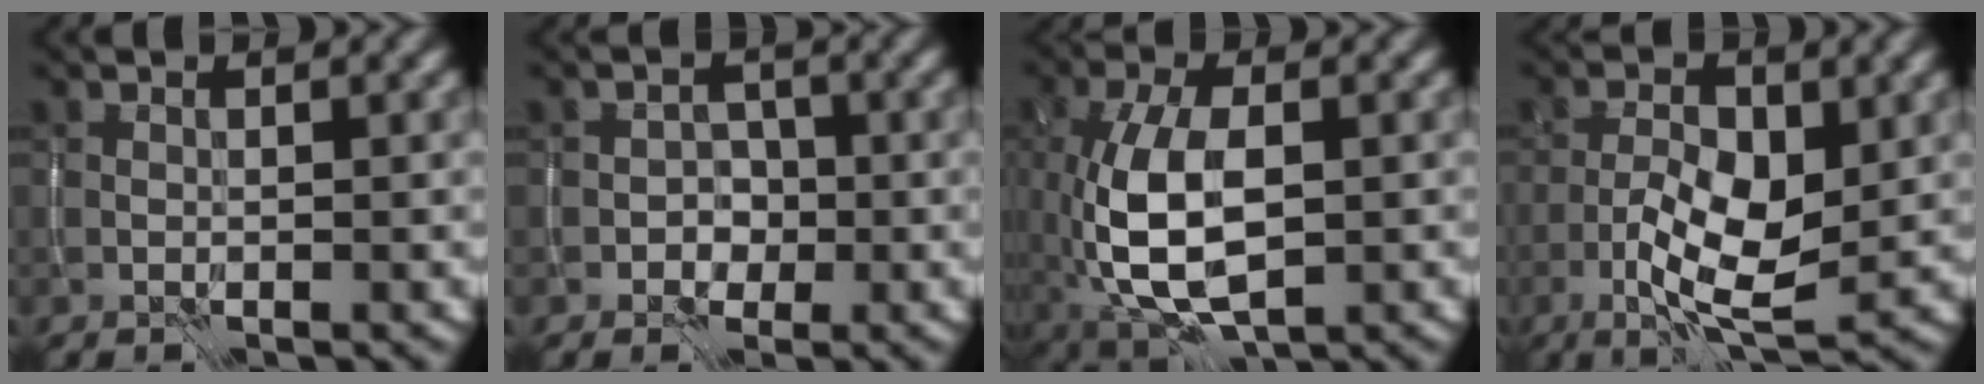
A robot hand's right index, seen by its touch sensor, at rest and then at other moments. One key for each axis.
{"total": 2.0, "fx": -0.7, "fy": 1.8, "fz": 0.6, "tx": -0.001, "ty": 0.000, "tz": -0.014}
{"total": 9.1, "fx": -1.1, "fy": 4.6, "fz": 7.7, "tx": -0.168, "ty": -0.006, "tz": -0.017}
{"total": 5.6, "fx": -1.6, "fy": 2.2, "fz": 4.9, "tx": -0.094, "ty": -0.001, "tz": -0.028}